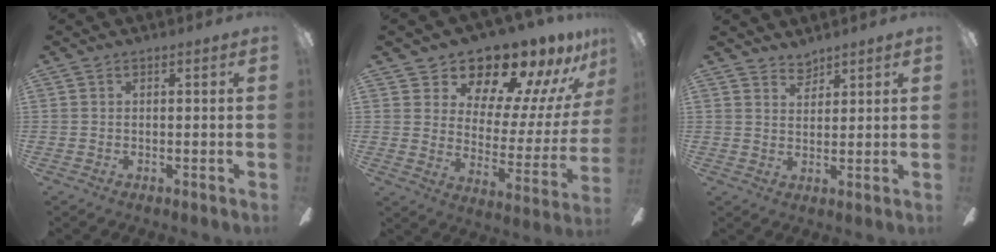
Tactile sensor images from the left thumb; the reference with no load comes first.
{"total": 16.3, "force": [14.3, 5.6, 5.2], "torque": [-0.087, -0.123, 0.242]}
{"total": 3.4, "force": [3.3, 1.0, 0.0], "torque": [0.002, -0.021, 0.061]}